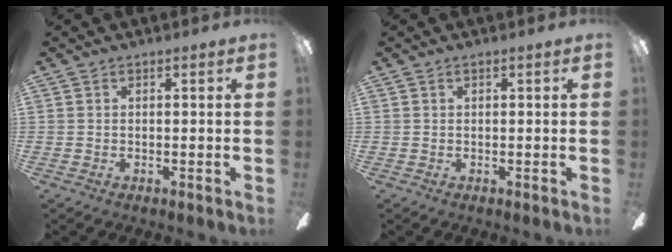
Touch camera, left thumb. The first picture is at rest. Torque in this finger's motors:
{"motor_torque": [-0.01, 0.04, -0.05, 0.05, 0.00]}